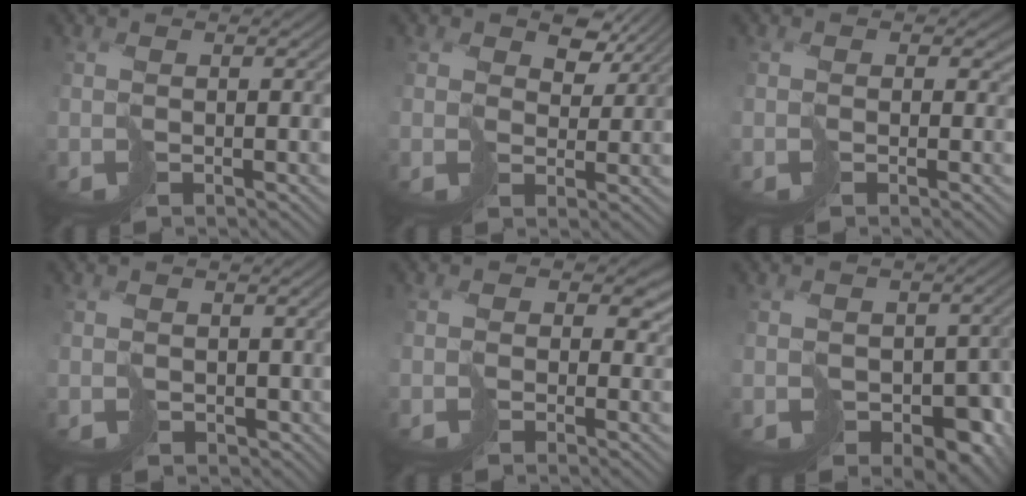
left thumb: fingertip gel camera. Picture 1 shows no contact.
{"total": 3.7, "force": [2.8, 2.2, 1.0], "torque": [-0.021, -0.001, 0.059]}
{"total": 1.1, "force": [0.2, 1.1, 0.1], "torque": [-0.002, 0.001, 0.000]}
{"total": 2.2, "force": [0.4, 2.0, 0.6], "torque": [-0.015, -0.010, 0.010]}
{"total": 3.1, "force": [0.8, 2.7, 1.2], "torque": [-0.023, -0.005, 0.012]}
{"total": 6.9, "force": [-2.2, 5.2, 4.0], "torque": [-0.048, -0.016, -0.031]}